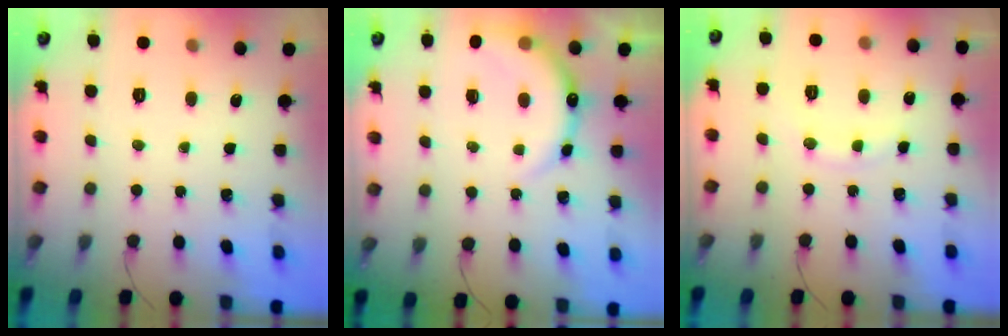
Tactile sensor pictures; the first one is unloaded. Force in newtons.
{"total": 8.9, "press": 8.8, "slide": 0.8}
{"total": 7.4, "press": 7.4, "slide": 0.7}